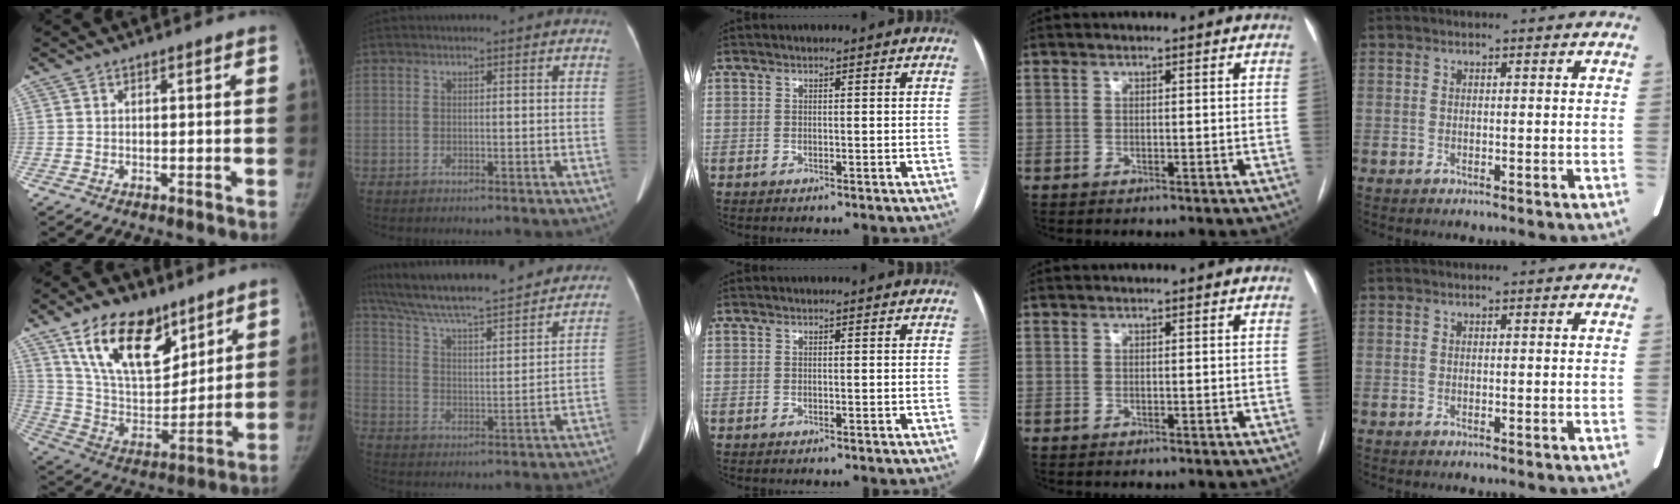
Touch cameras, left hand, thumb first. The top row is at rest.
{"thumb": {"total": 20.8, "force": [12.6, 11.1, 12.2], "torque": [-0.166, -0.054, 0.233]}, "index": {"total": 27.2, "force": [24.1, 3.7, 12.0], "torque": [-0.205, -0.004, 0.338]}}